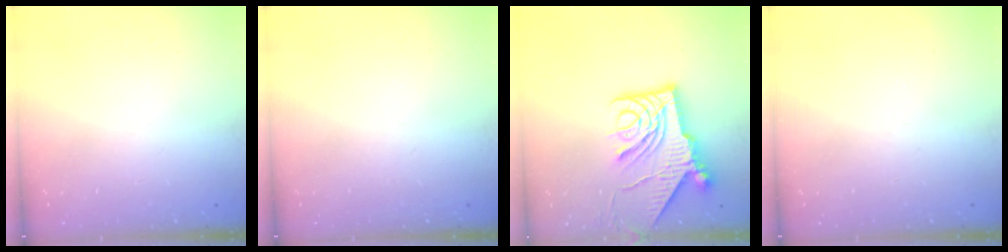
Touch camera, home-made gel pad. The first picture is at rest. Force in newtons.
{"total": 0.0}
{"total": 13.7, "press": 13.6, "slide": 1.5}
{"total": 0.0}